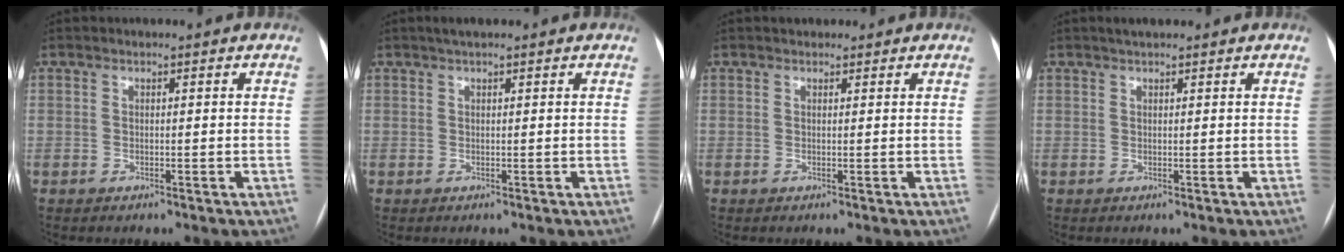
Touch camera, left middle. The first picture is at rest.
{"total": 2.0, "force": [1.6, 0.3, 1.3], "torque": [-0.018, 0.018, 0.025]}
{"total": 1.8, "force": [1.5, 0.9, 0.4], "torque": [-0.002, 0.016, 0.019]}
{"total": 2.0, "force": [1.6, 0.4, 1.1], "torque": [-0.015, 0.016, 0.027]}